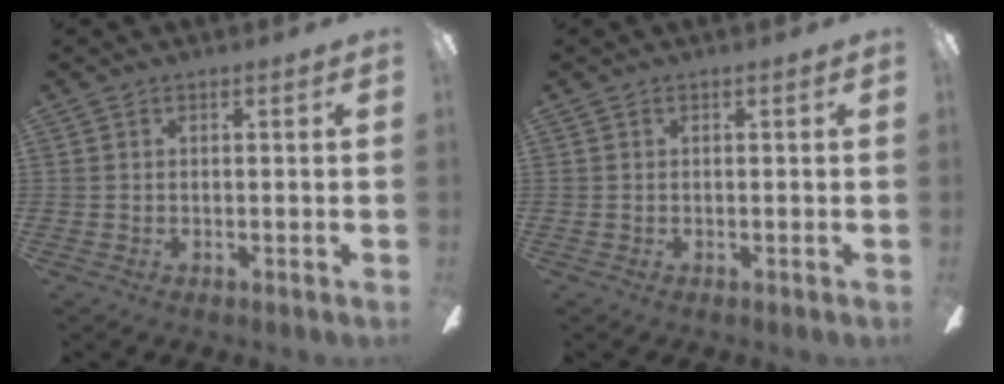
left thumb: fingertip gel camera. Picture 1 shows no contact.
{"total": 0.0}